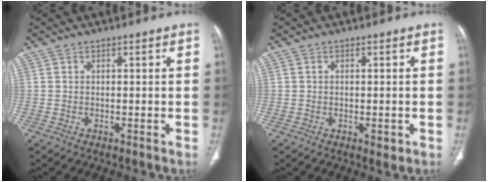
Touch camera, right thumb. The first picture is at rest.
{"total": 1.8, "force": [-0.6, 1.0, 1.3], "torque": [-0.012, 0.000, -0.006]}